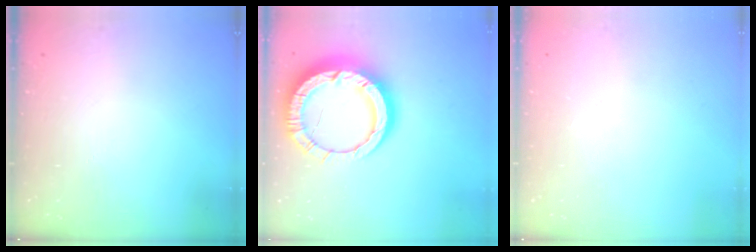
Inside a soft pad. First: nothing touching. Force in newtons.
{"total": 19.3, "press": 19.2, "slide": 1.9}
{"total": 0.0}